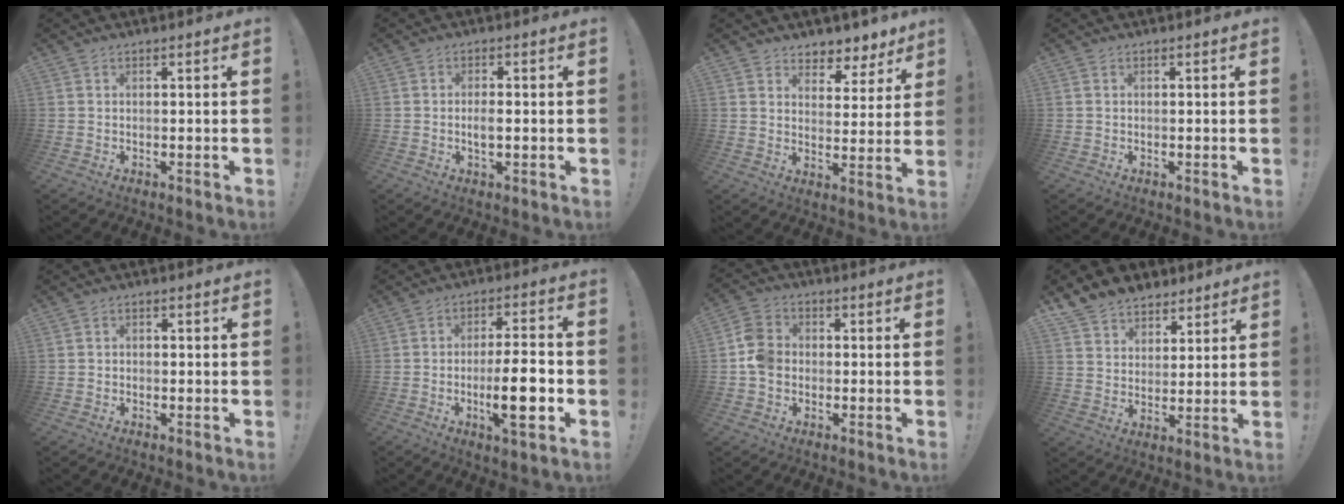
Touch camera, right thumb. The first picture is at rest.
{"total": 3.0, "force": [-0.7, 1.1, 2.7], "torque": [-0.042, 0.001, -0.013]}
{"total": 5.7, "force": [4.7, 3.0, 1.1], "torque": [-0.006, -0.050, 0.086]}
{"total": 0.0}
{"total": 1.4, "force": [-1.1, 0.8, 0.5], "torque": [-0.007, 0.007, -0.020]}
{"total": 13.9, "force": [-4.0, 3.1, 12.9], "torque": [-0.195, 0.000, -0.067]}
{"total": 8.0, "force": [-1.9, 6.3, 4.5], "torque": [-0.091, 0.025, -0.032]}
{"total": 8.7, "force": [6.9, 5.2, 1.3], "torque": [-0.034, -0.047, 0.140]}